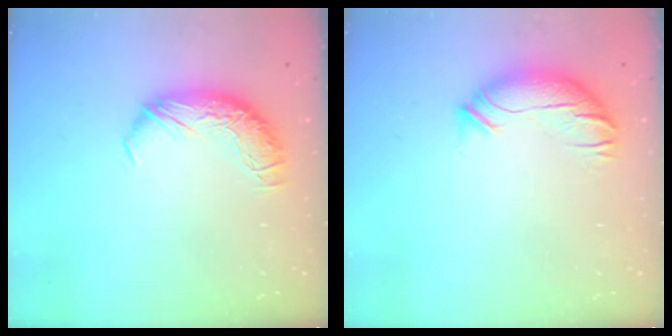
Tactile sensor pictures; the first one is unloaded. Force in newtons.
{"total": 2.7, "press": 2.1, "slide": 1.7}